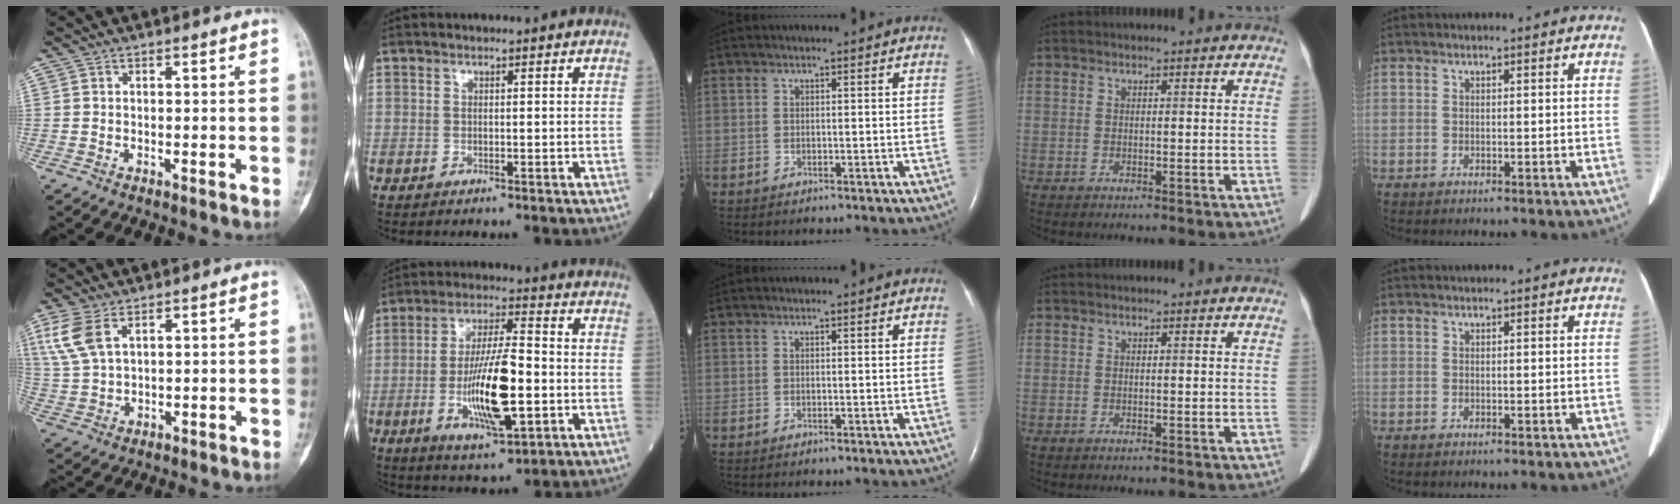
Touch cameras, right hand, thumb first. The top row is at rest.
{"thumb": {"total": 9.1, "force": [4.0, 5.3, 6.1], "torque": [-0.139, -0.002, 0.085]}, "index": {"total": 13.8, "force": [-2.8, 2.8, 13.2], "torque": [-0.247, -0.006, -0.046]}}